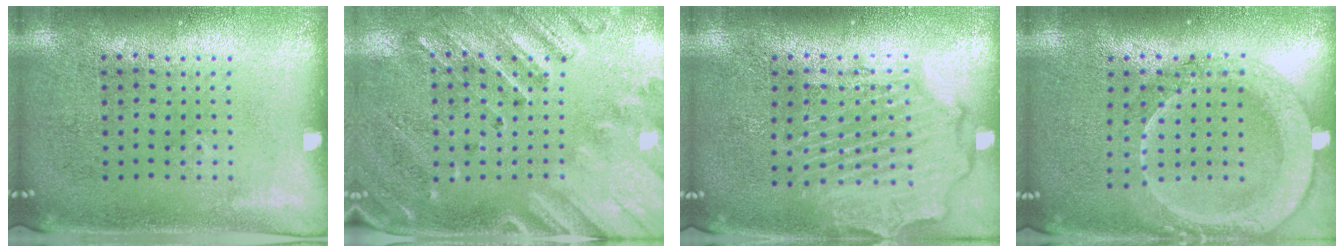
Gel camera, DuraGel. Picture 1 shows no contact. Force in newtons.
{"total": 2.5, "press": 2.1, "slide": 1.4}
{"total": 2.4, "press": 2.2, "slide": 0.9}
{"total": 2.0, "press": 1.8, "slide": 0.7}